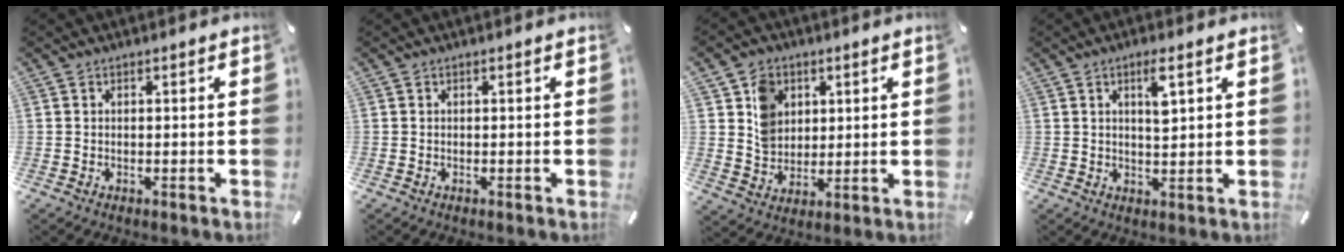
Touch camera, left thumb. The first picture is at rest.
{"total": 0.0}
{"total": 8.2, "force": [3.2, 7.0, 2.8], "torque": [-0.046, 0.003, 0.059]}
{"total": 5.0, "force": [2.1, 1.2, 4.4], "torque": [-0.076, -0.004, 0.031]}